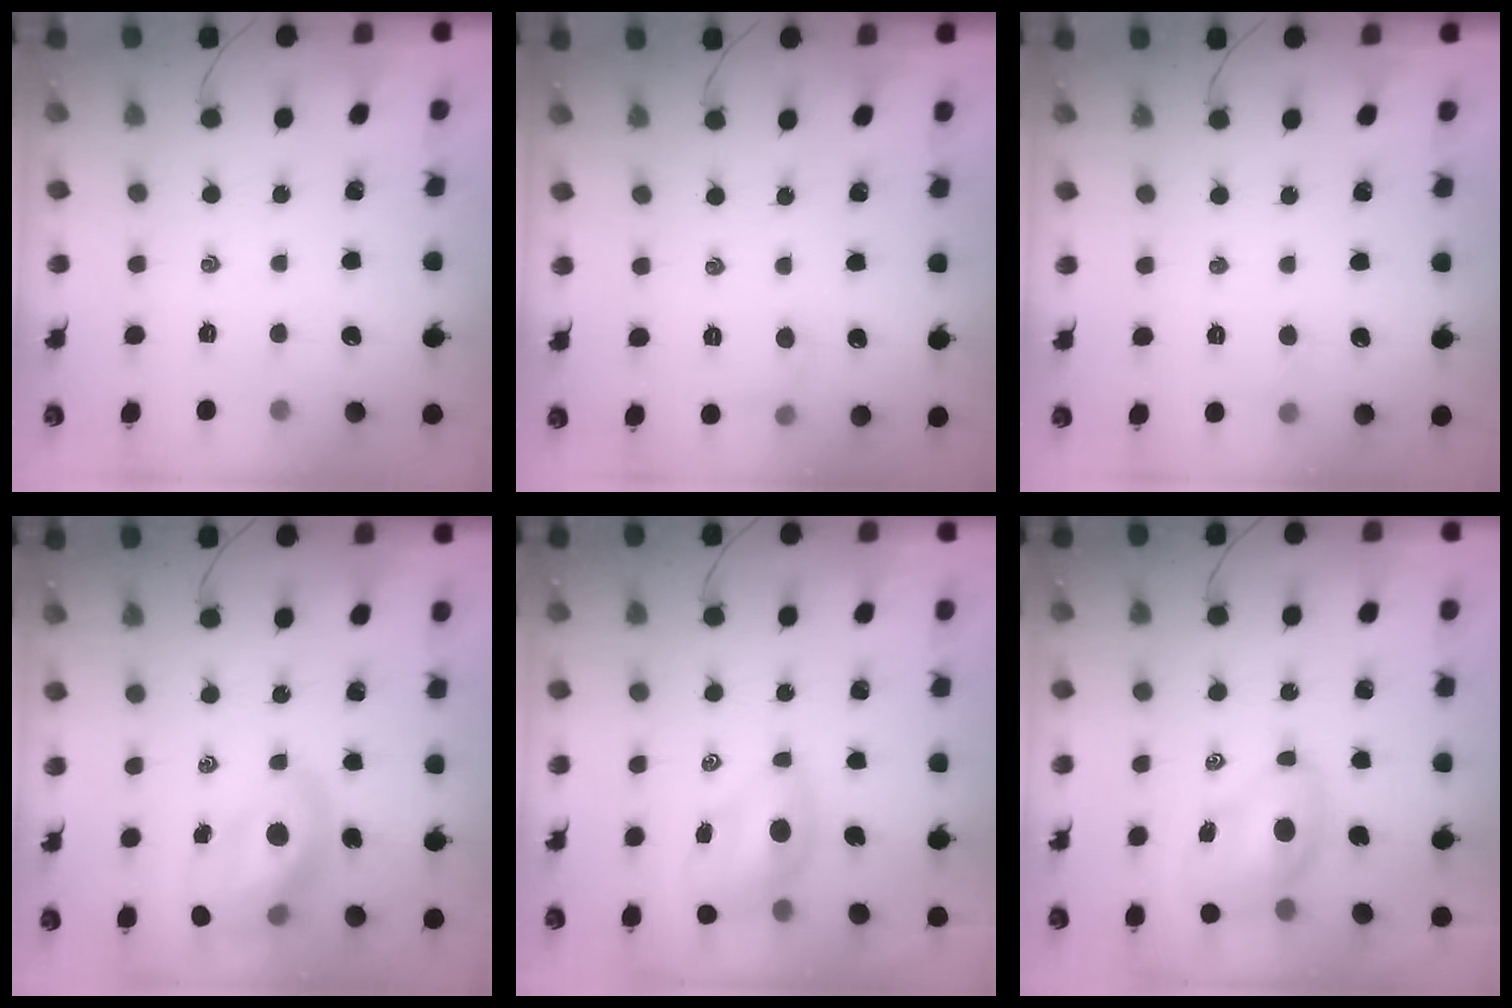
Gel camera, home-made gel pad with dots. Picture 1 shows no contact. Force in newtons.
{"total": 4.2, "press": 4.0, "slide": 1.3}
{"total": 2.7, "press": 2.5, "slide": 0.9}
{"total": 11.9, "press": 11.4, "slide": 3.5}
{"total": 6.6, "press": 6.5, "slide": 1.5}
{"total": 7.6, "press": 7.3, "slide": 2.3}